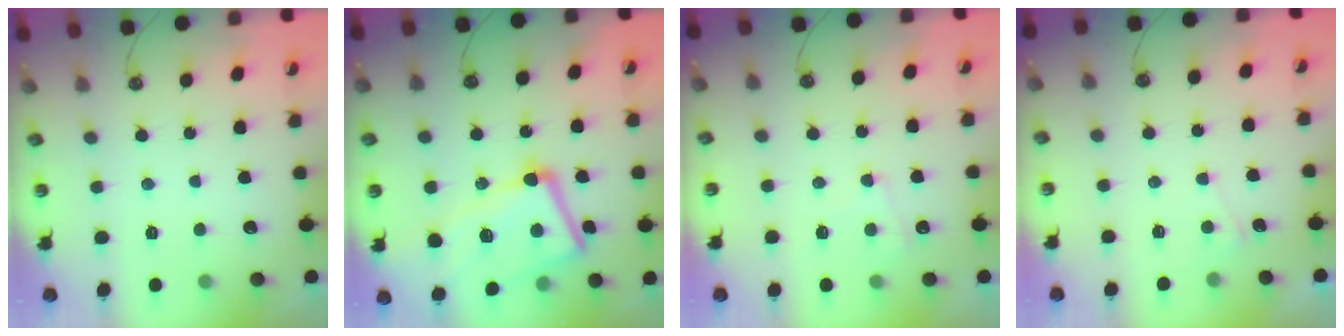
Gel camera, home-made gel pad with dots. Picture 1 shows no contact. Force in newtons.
{"total": 13.1, "press": 13.0, "slide": 0.8}
{"total": 4.0, "press": 3.9, "slide": 0.6}
{"total": 3.6, "press": 3.6, "slide": 0.3}